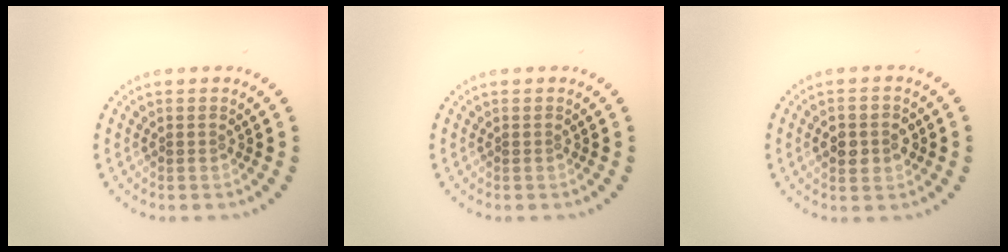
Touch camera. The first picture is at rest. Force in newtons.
{"total": 0.0}
{"total": 2.7, "press": 2.7, "slide": 0.1}